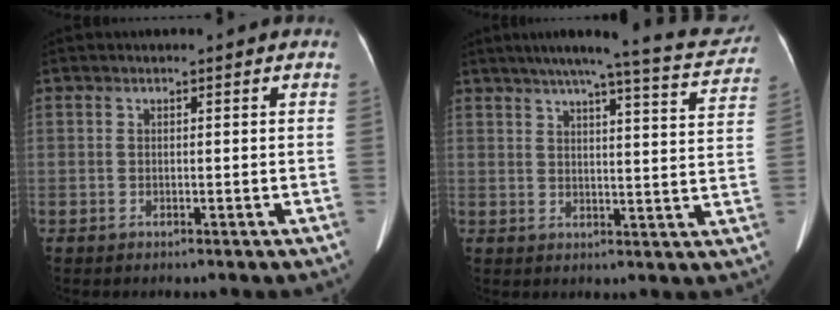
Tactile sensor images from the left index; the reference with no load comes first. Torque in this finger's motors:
{"motor_torque": [-0.16, -0.11, 0.00, -0.01]}